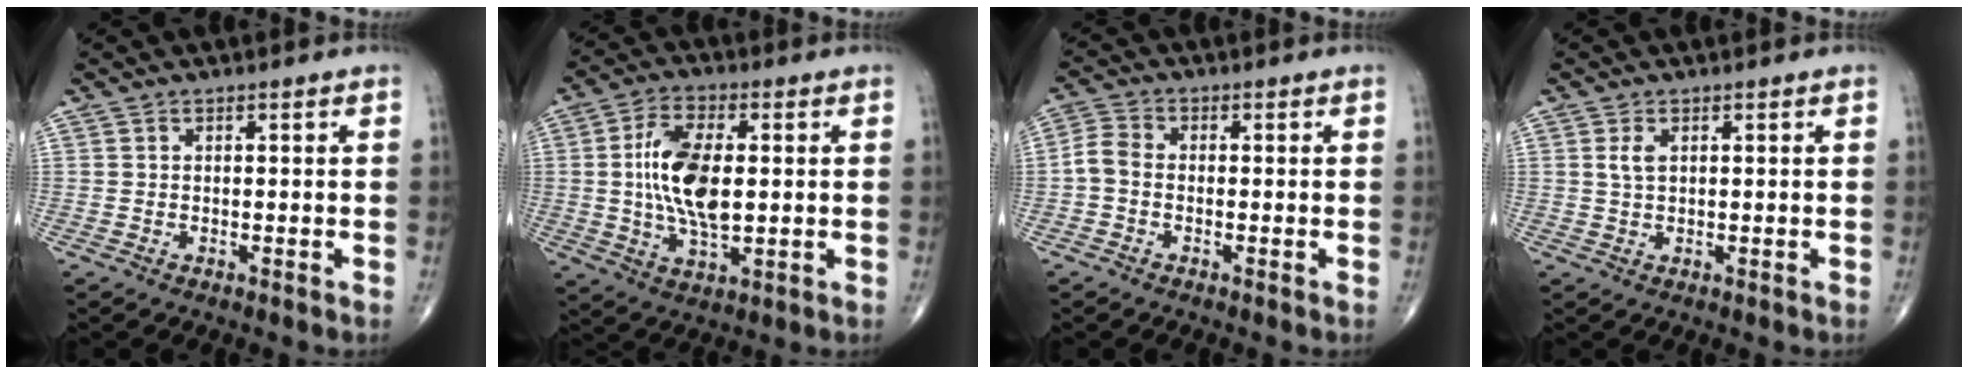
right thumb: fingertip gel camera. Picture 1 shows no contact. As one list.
[{"total": 12.8, "force": [0.8, 6.1, 11.2], "torque": [-0.212, -0.001, 0.015]}, {"total": 3.7, "force": [-0.9, 2.5, 2.6], "torque": [-0.055, 0.011, -0.029]}, {"total": 2.1, "force": [0.7, 1.0, 1.7], "torque": [-0.038, 0.004, 0.016]}]